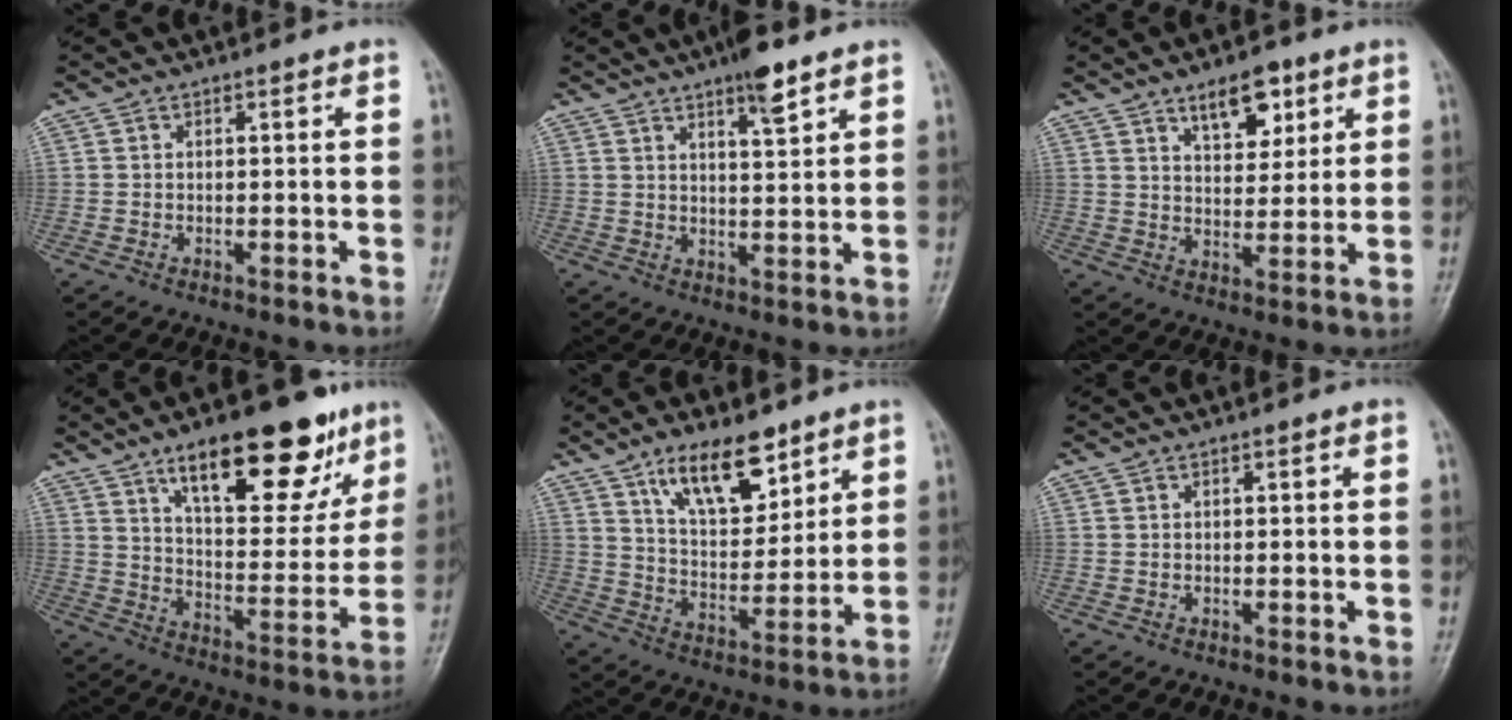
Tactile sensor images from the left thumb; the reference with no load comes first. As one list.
[{"total": 6.4, "force": [4.3, 1.4, 4.6], "torque": [-0.064, -0.024, 0.066]}, {"total": 8.4, "force": [5.0, 4.2, 5.4], "torque": [-0.052, -0.029, 0.079]}, {"total": 22.1, "force": [13.2, 9.1, 15.3], "torque": [-0.173, -0.050, 0.206]}, {"total": 13.4, "force": [8.5, 5.9, 8.5], "torque": [-0.110, -0.053, 0.154]}, {"total": 0.0}]